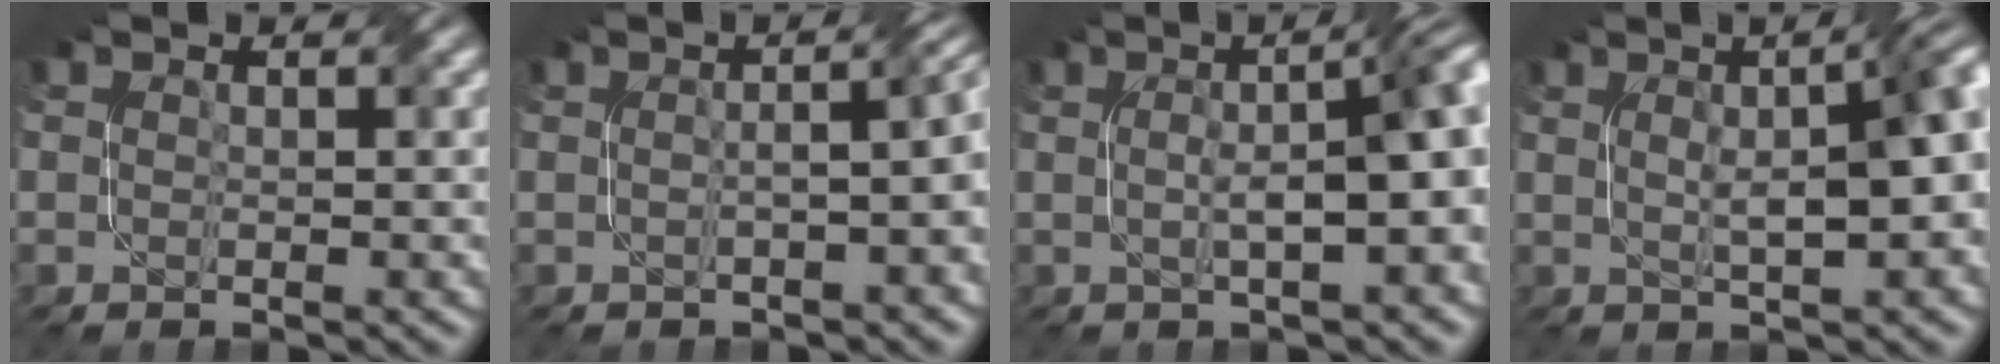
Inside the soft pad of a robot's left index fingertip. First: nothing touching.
{"total": 5.8, "force": [-0.6, 2.4, 5.3], "torque": [-0.038, 0.010, -0.014]}
{"total": 8.3, "force": [0.6, 2.1, 8.0], "torque": [-0.093, 0.015, 0.009]}
{"total": 8.9, "force": [1.3, 2.6, 8.4], "torque": [-0.085, 0.021, 0.010]}